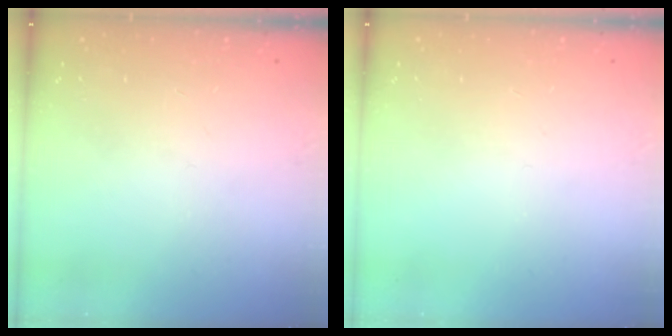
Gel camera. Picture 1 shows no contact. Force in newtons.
{"total": 0.0}